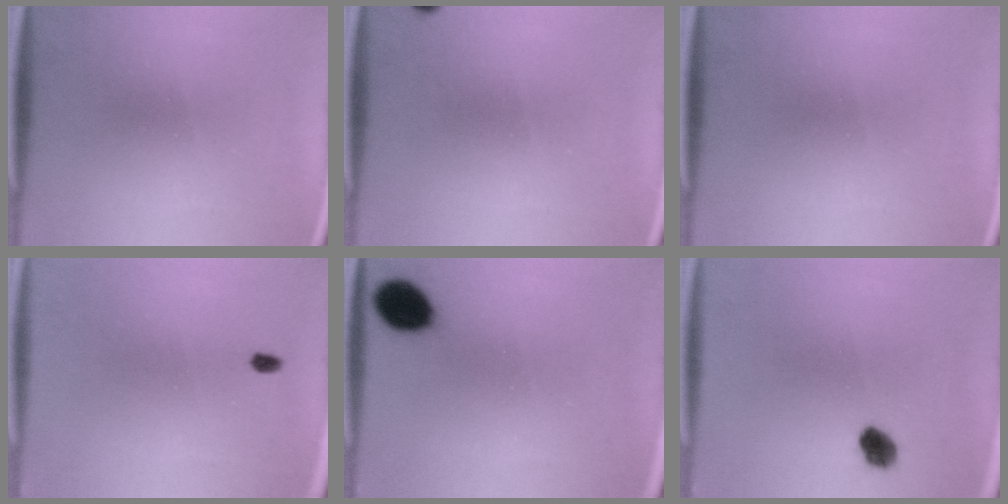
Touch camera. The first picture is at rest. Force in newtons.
{"total": 1.5}
{"total": 0.0}
{"total": 1.1}
{"total": 8.4}
{"total": 3.9}